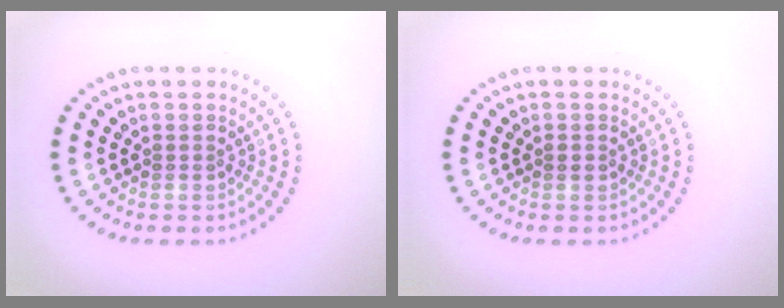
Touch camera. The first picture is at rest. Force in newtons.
{"total": 0.6, "press": 0.6, "slide": 0.1}